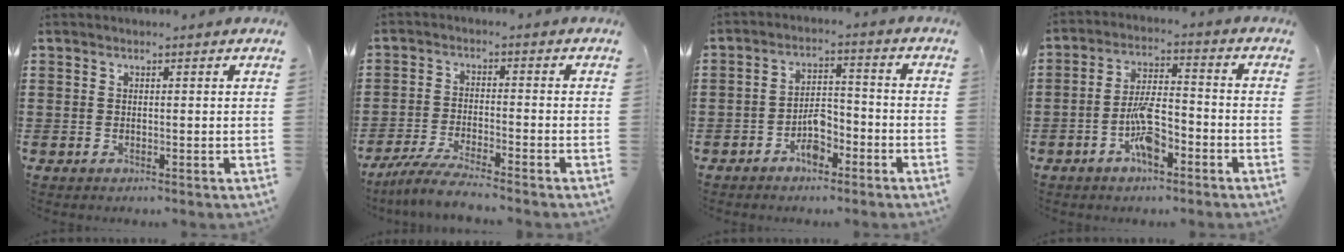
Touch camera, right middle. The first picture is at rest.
{"total": 5.0, "force": [-4.5, 0.0, 2.2], "torque": [-0.058, -0.016, -0.089]}
{"total": 4.5, "force": [-3.2, 2.0, 2.5], "torque": [-0.049, 0.009, -0.063]}
{"total": 7.1, "force": [-3.3, 2.6, 5.7], "torque": [-0.119, 0.007, -0.066]}